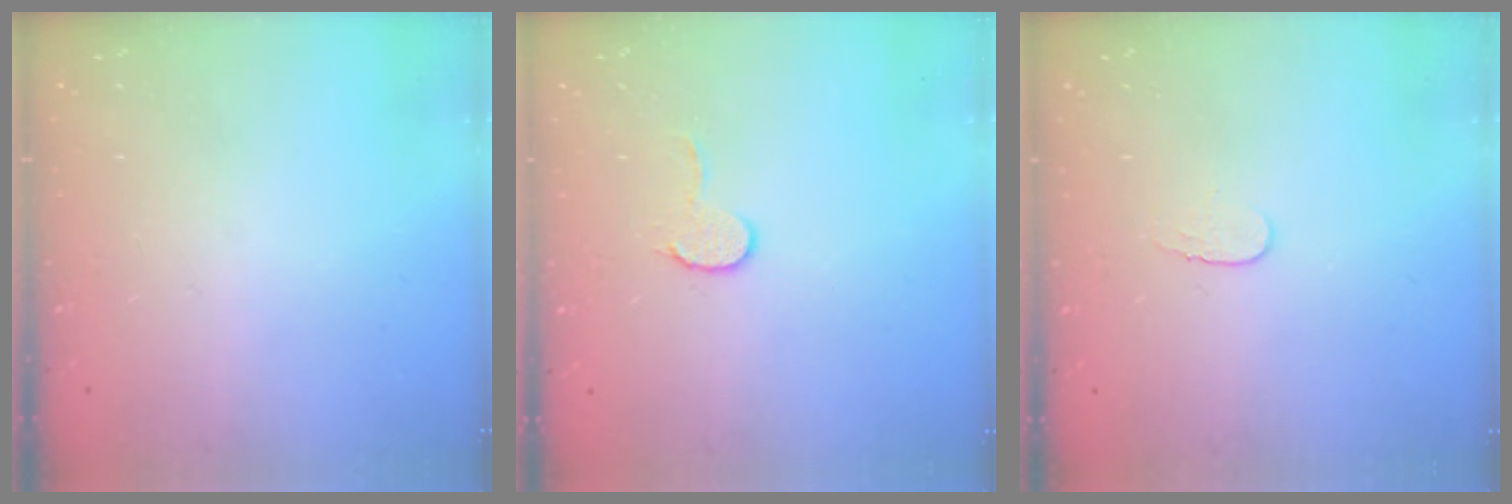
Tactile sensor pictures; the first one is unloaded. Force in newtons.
{"total": 5.9, "press": 5.9, "slide": 0.5}
{"total": 3.9, "press": 3.9, "slide": 0.4}